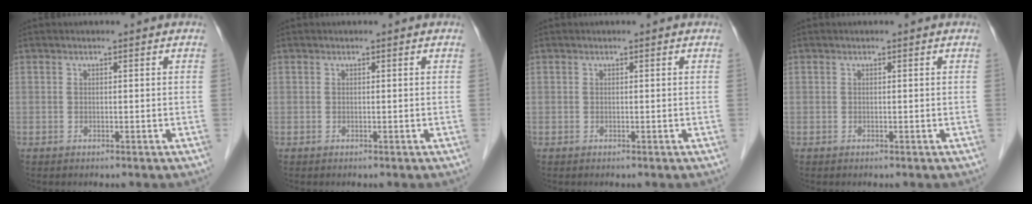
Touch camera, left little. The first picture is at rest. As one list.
[{"total": 0.0}, {"total": 0.0}, {"total": 0.0}]